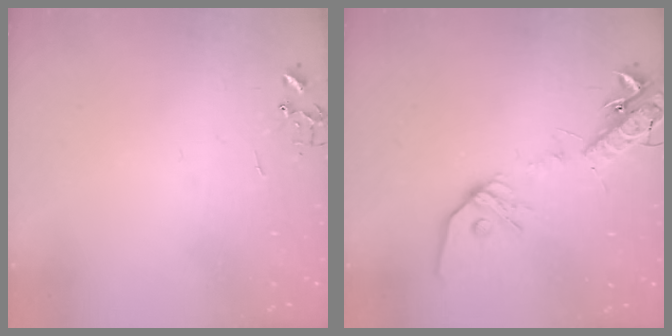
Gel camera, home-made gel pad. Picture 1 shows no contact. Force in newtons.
{"total": 15.6, "press": 15.3, "slide": 3.2}